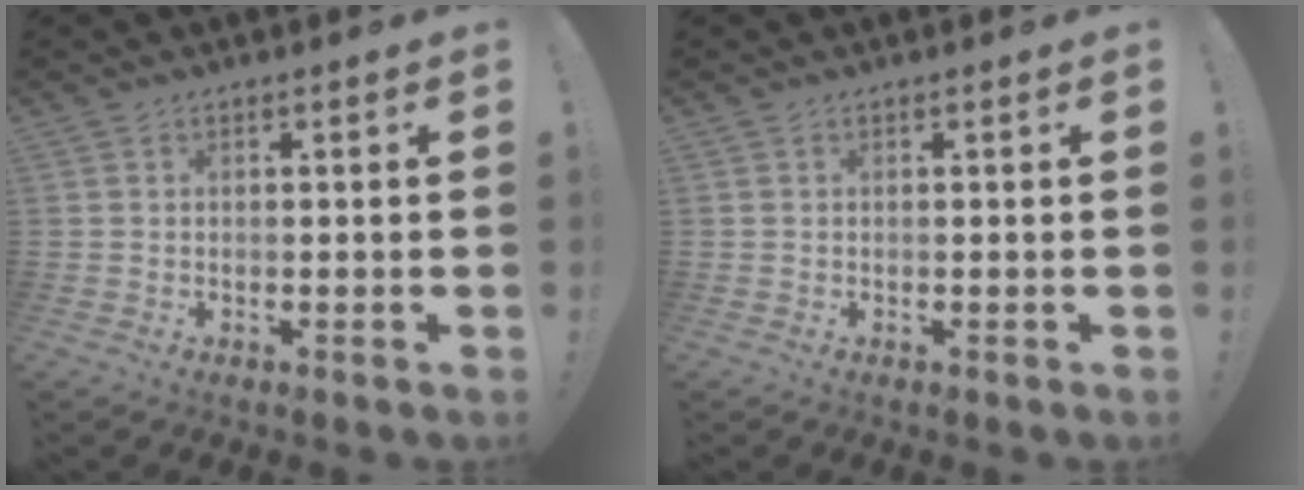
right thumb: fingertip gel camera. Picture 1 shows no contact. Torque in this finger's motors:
{"motor_torque": [0.00, 0.00, -0.11, 0.08, 0.00]}